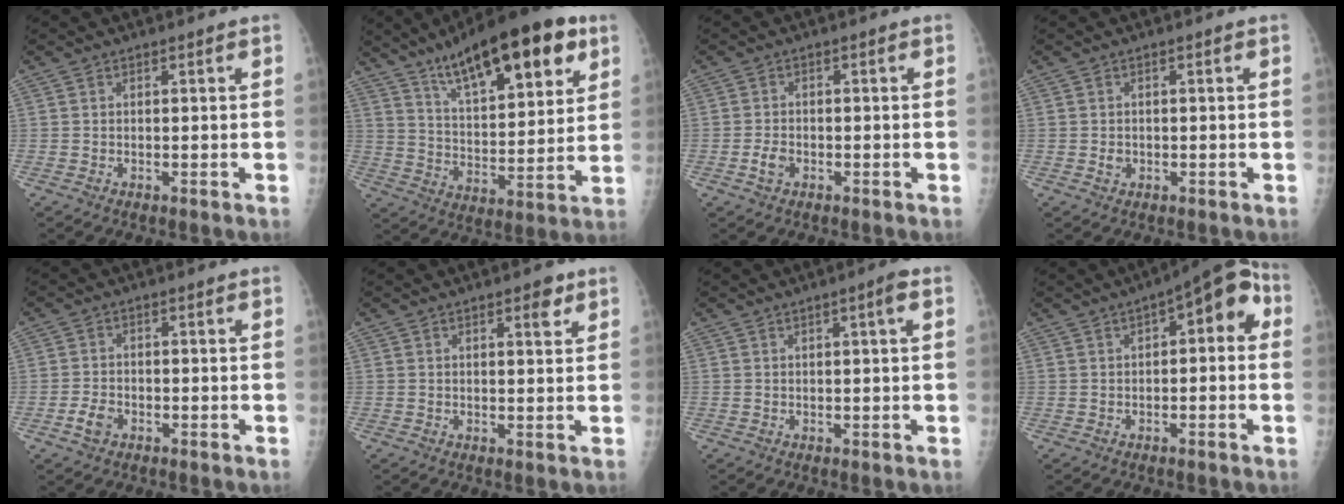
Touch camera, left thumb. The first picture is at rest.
{"total": 22.4, "force": [12.5, 7.7, 16.9], "torque": [-0.232, -0.037, 0.203]}
{"total": 2.5, "force": [-1.3, 1.7, 1.4], "torque": [-0.026, 0.008, -0.024]}
{"total": 1.3, "force": [-0.5, 1.2, 0.4], "torque": [-0.003, 0.002, -0.007]}
{"total": 3.1, "force": [-1.8, 2.0, 1.5], "torque": [-0.028, 0.010, -0.032]}
{"total": 3.0, "force": [1.8, 1.0, 2.2], "torque": [-0.020, -0.008, 0.023]}
{"total": 2.4, "force": [0.8, 0.1, 2.3], "torque": [-0.038, 0.003, 0.013]}
{"total": 9.5, "force": [1.8, 4.3, 8.2], "torque": [-0.079, 0.031, 0.010]}